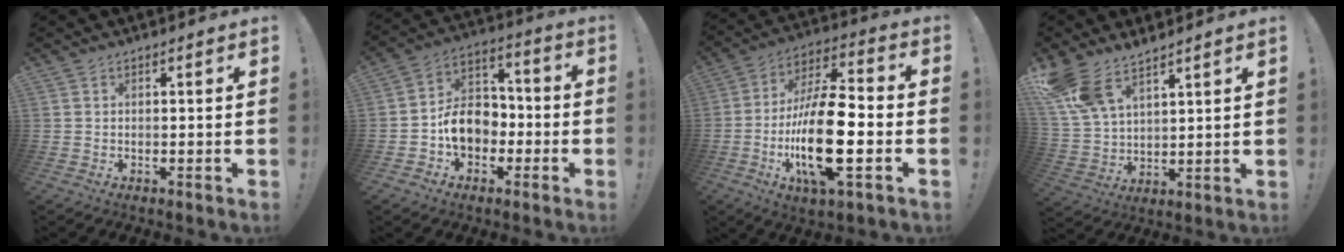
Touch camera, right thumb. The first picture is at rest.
{"total": 12.0, "force": [-3.7, 9.6, 6.3], "torque": [-0.109, 0.040, -0.059]}
{"total": 21.4, "force": [-5.0, 7.7, 19.3], "torque": [-0.371, 0.013, -0.084]}
{"total": 11.8, "force": [9.0, 5.3, 5.4], "torque": [-0.123, -0.041, 0.179]}